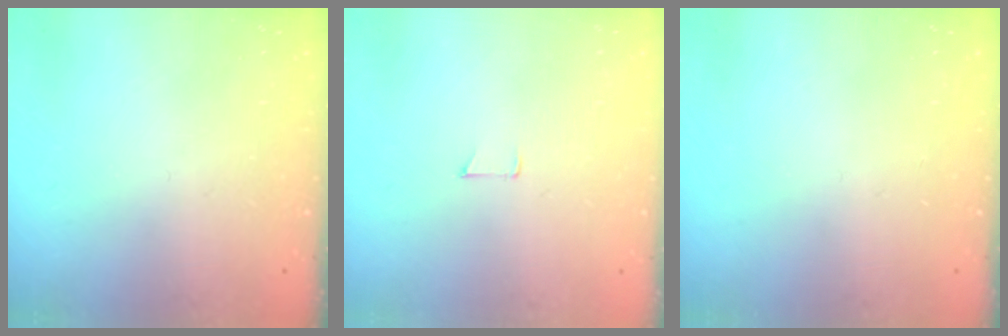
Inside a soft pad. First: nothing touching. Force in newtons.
{"total": 3.6, "press": 3.6, "slide": 0.3}
{"total": 0.0}